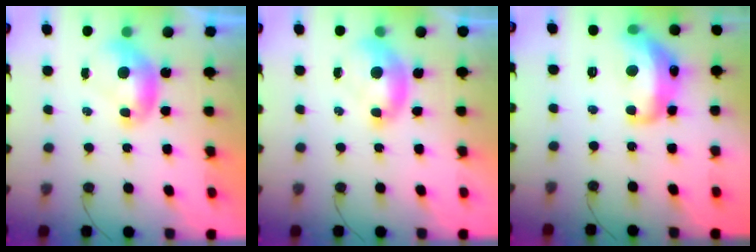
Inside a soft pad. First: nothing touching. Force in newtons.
{"total": 1.8, "press": 1.7, "slide": 0.7}
{"total": 8.5, "press": 8.4, "slide": 0.8}